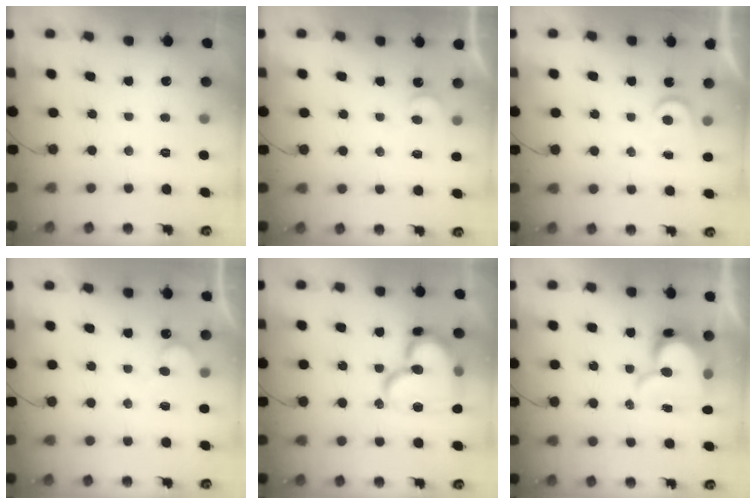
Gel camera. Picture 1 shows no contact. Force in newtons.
{"total": 5.1, "press": 5.0, "slide": 0.3}
{"total": 3.4, "press": 3.4, "slide": 0.4}
{"total": 4.9, "press": 4.9, "slide": 0.3}
{"total": 22.7, "press": 22.6, "slide": 2.0}
{"total": 12.7, "press": 12.6, "slide": 1.4}